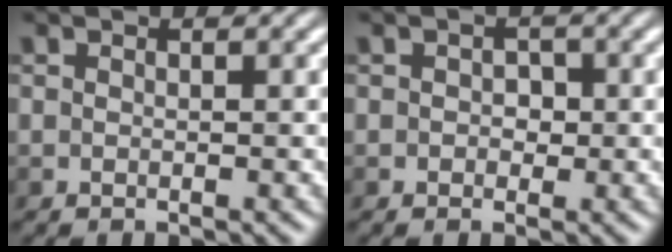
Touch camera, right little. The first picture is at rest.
{"total": 2.0, "force": [0.4, 1.7, 0.8], "torque": [0.010, 0.006, -0.013]}